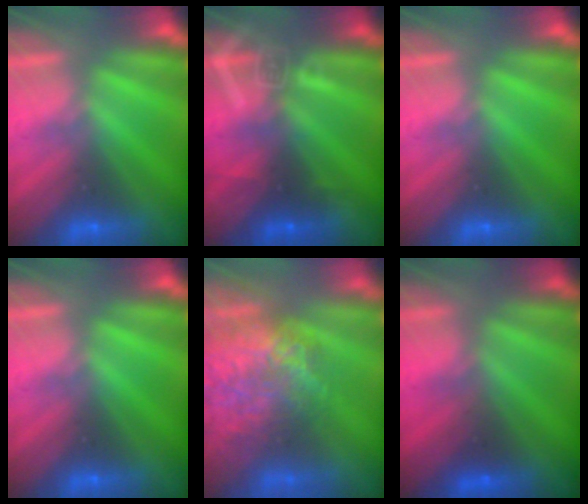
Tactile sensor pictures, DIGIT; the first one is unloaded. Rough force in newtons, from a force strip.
{"total": 2.8}
{"total": 0.0}
{"total": 0.0}
{"total": 9.3}
{"total": 1.5}